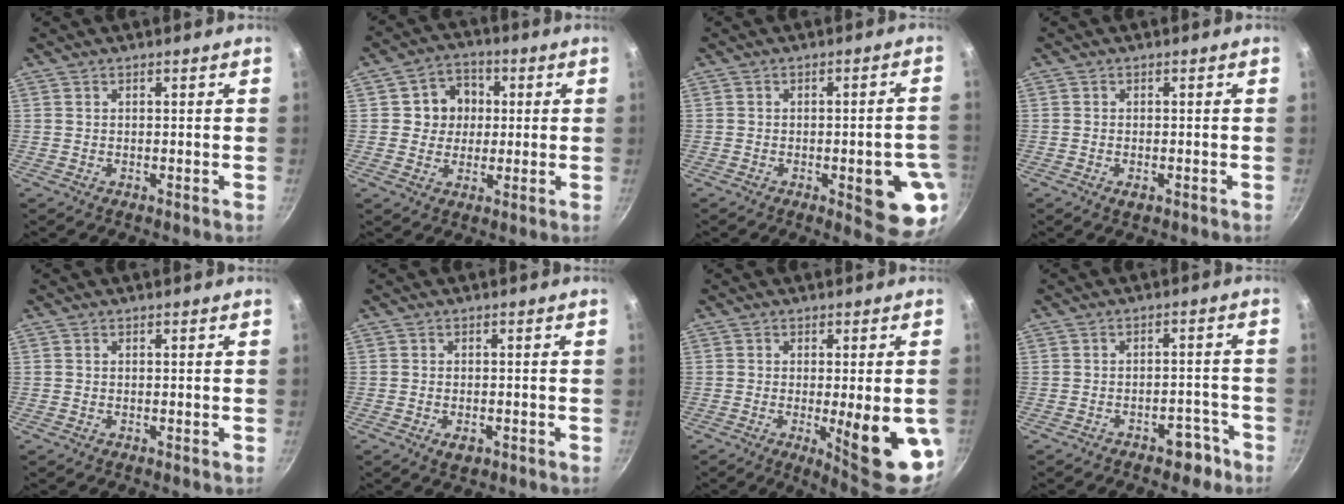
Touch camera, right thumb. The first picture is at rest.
{"total": 7.6, "force": [1.0, 6.9, 2.9], "torque": [-0.002, 0.006, 0.005]}
{"total": 11.3, "force": [-3.1, 3.6, 10.3], "torque": [-0.094, 0.012, -0.033]}
{"total": 1.5, "force": [-0.7, 0.8, 1.1], "torque": [-0.022, 0.000, -0.013]}
{"total": 0.0}
{"total": 2.7, "force": [-1.2, 1.5, 1.9], "torque": [-0.031, 0.005, -0.018]}
{"total": 14.8, "force": [-3.5, 3.5, 14.0], "torque": [-0.152, -0.002, -0.038]}
{"total": 4.9, "force": [-3.5, 2.7, 2.1], "torque": [-0.003, 0.050, -0.032]}